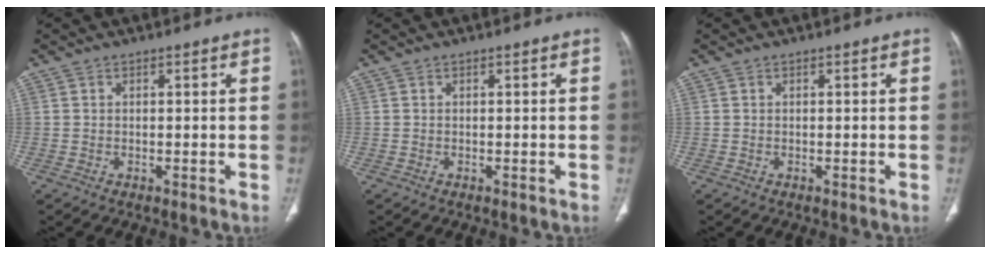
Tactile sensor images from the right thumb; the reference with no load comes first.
{"total": 0.0}
{"total": 0.0}